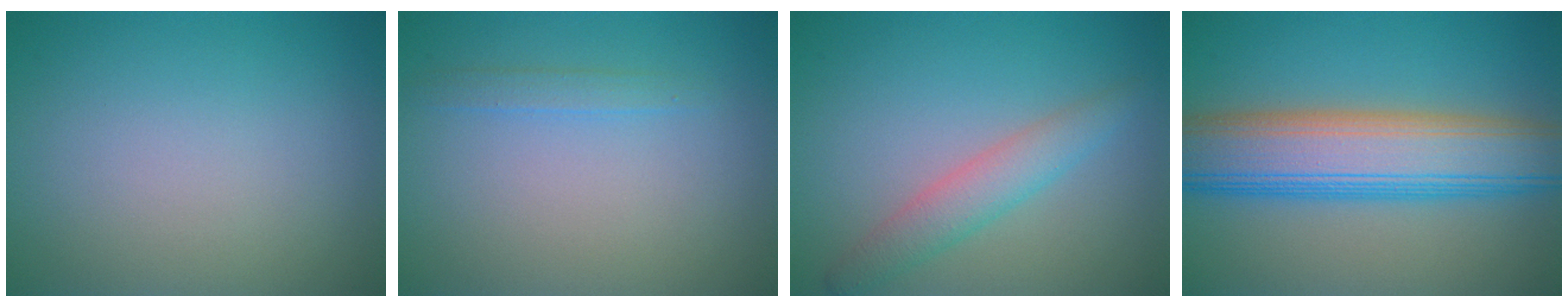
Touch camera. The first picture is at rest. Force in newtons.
{"total": 1.1, "press": 1.1, "slide": 0.0}
{"total": 3.0, "press": 3.0, "slide": 0.1}
{"total": 9.9, "press": 9.9, "slide": 0.4}